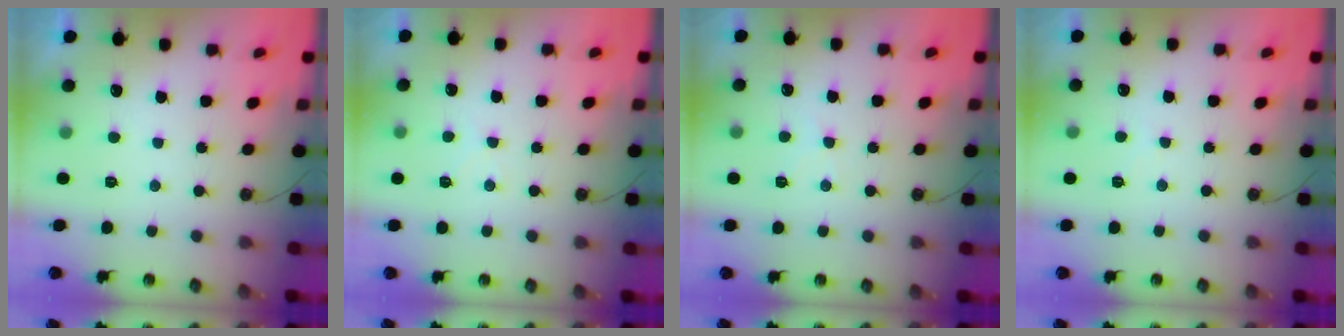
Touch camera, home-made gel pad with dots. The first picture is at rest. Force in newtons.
{"total": 3.6, "press": 3.5, "slide": 0.5}
{"total": 6.5, "press": 6.5, "slide": 1.0}
{"total": 4.7, "press": 4.6, "slide": 0.6}